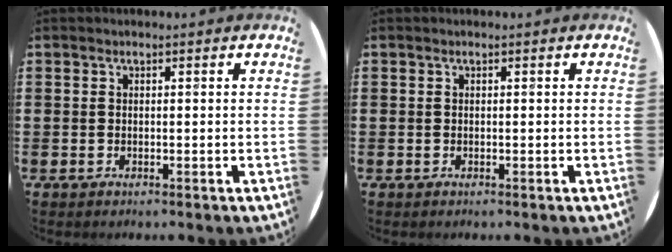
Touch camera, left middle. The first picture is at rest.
{"total": 0.0}